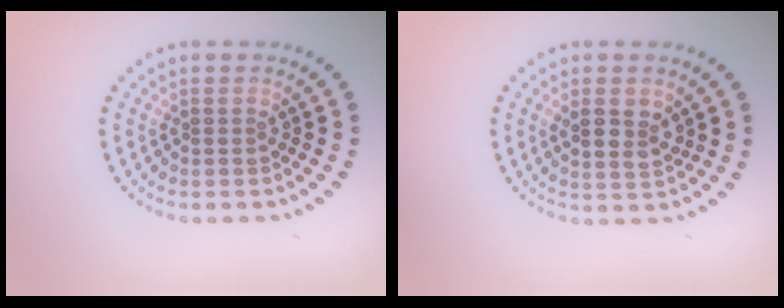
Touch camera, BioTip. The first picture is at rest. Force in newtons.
{"total": 2.6, "press": 2.5, "slide": 0.8}